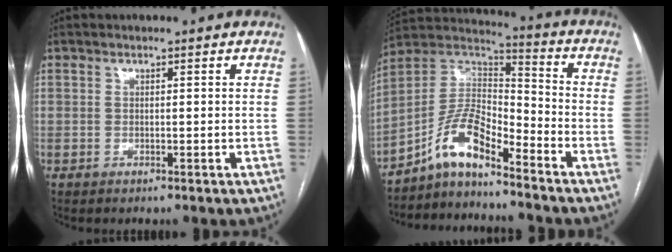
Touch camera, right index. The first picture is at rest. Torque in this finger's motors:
{"motor_torque": [0.60, -0.68, 0.69, 0.12]}